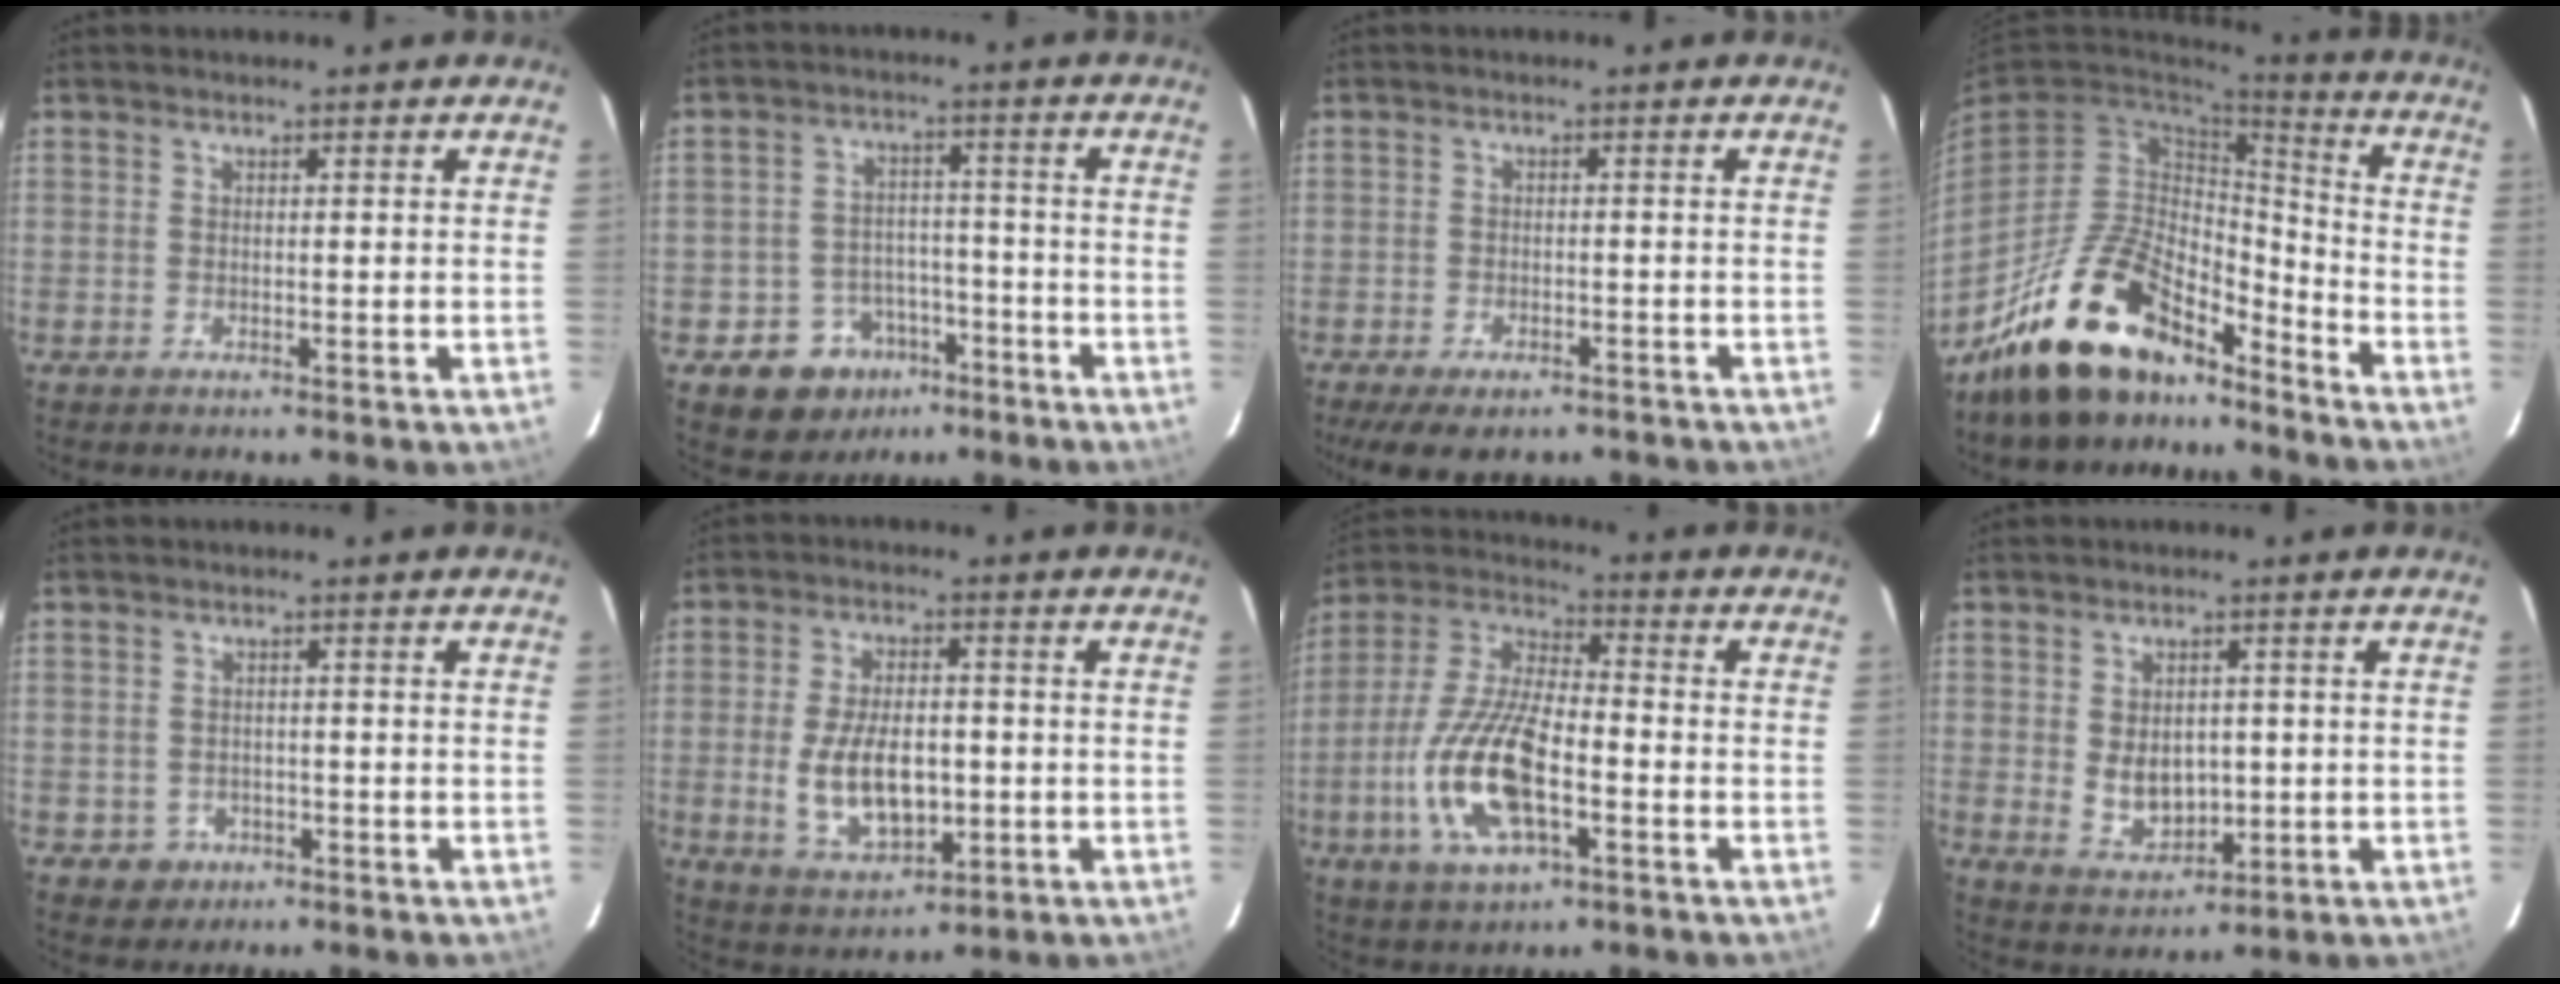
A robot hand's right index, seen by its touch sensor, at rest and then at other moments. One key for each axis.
{"total": 9.4, "fx": -5.4, "fy": 7.5, "fz": 1.6, "tx": -0.040, "ty": 0.034, "tz": -0.066}
{"total": 9.3, "fx": -7.1, "fy": 3.6, "fz": 4.8, "tx": -0.107, "ty": -0.023, "tz": -0.105}
{"total": 19.1, "fx": -14.3, "fy": 8.2, "fz": 9.6, "tx": -0.198, "ty": 0.017, "tz": -0.241}
{"total": 3.6, "fx": -1.2, "fy": 3.4, "fz": 0.3, "tx": -0.015, "ty": 0.008, "tz": -0.012}
{"total": 11.5, "fx": -1.7, "fy": 6.0, "fz": 9.7, "tx": -0.191, "ty": -0.004, "tz": -0.017}
{"total": 16.5, "fx": -5.1, "fy": 6.3, "fz": 14.3, "tx": -0.308, "ty": -0.005, "tz": -0.097}
{"total": 6.9, "fx": -0.1, "fy": 5.0, "fz": 4.7, "tx": -0.087, "ty": -0.003, "tz": 0.016}